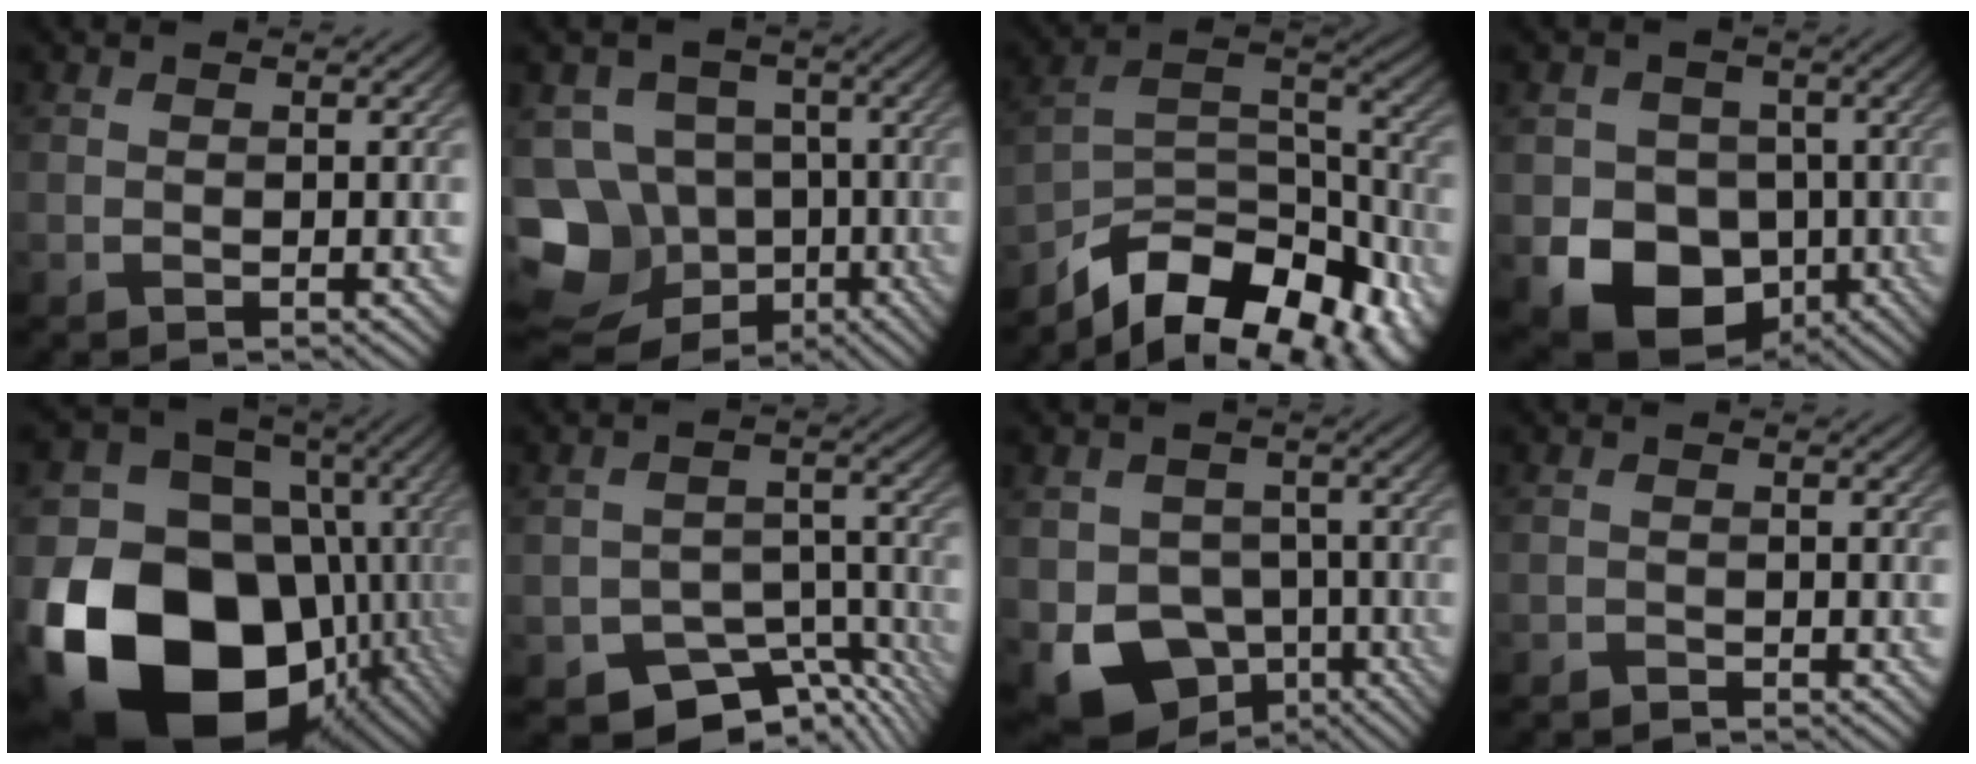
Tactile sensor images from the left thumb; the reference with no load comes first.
{"total": 14.8, "force": [-5.6, 12.5, 5.8], "torque": [-0.171, -0.008, -0.102]}
{"total": 14.0, "force": [-10.5, 6.1, 7.0], "torque": [-0.135, -0.008, -0.166]}
{"total": 10.7, "force": [-3.9, 8.6, 5.0], "torque": [-0.080, -0.028, -0.090]}
{"total": 22.9, "force": [-7.6, 18.0, 12.0], "torque": [-0.266, -0.031, -0.112]}
{"total": 8.2, "force": [-5.9, 4.5, 3.5], "torque": [-0.046, -0.014, -0.088]}
{"total": 9.8, "force": [-4.2, 7.7, 4.3], "torque": [-0.085, -0.030, -0.078]}
{"total": 1.1, "force": [-1.1, 0.1, 0.1], "torque": [0.000, 0.000, -0.022]}